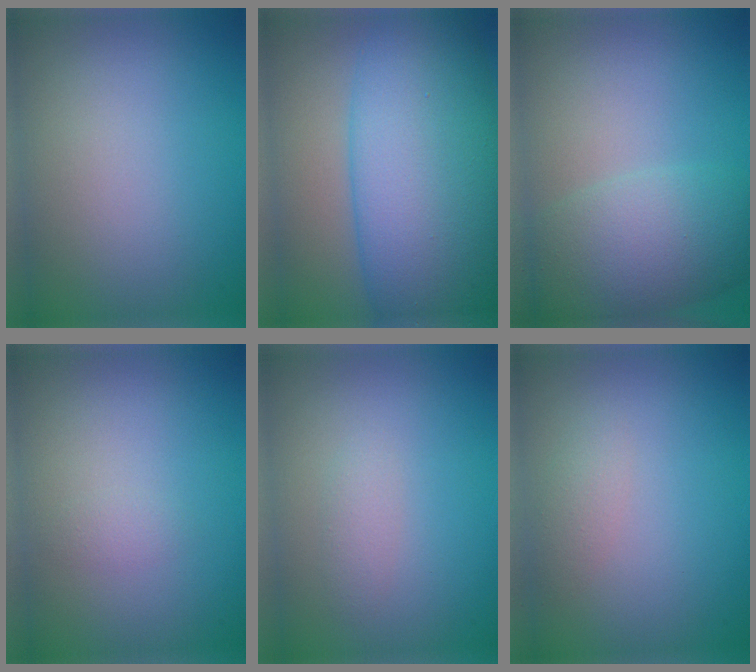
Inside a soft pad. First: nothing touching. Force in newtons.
{"total": 14.1, "press": 14.1, "slide": 0.4}
{"total": 6.8, "press": 6.8, "slide": 0.4}
{"total": 0.8, "press": 0.8, "slide": 0.0}
{"total": 1.0, "press": 1.0, "slide": 0.0}
{"total": 1.1, "press": 1.1, "slide": 0.0}